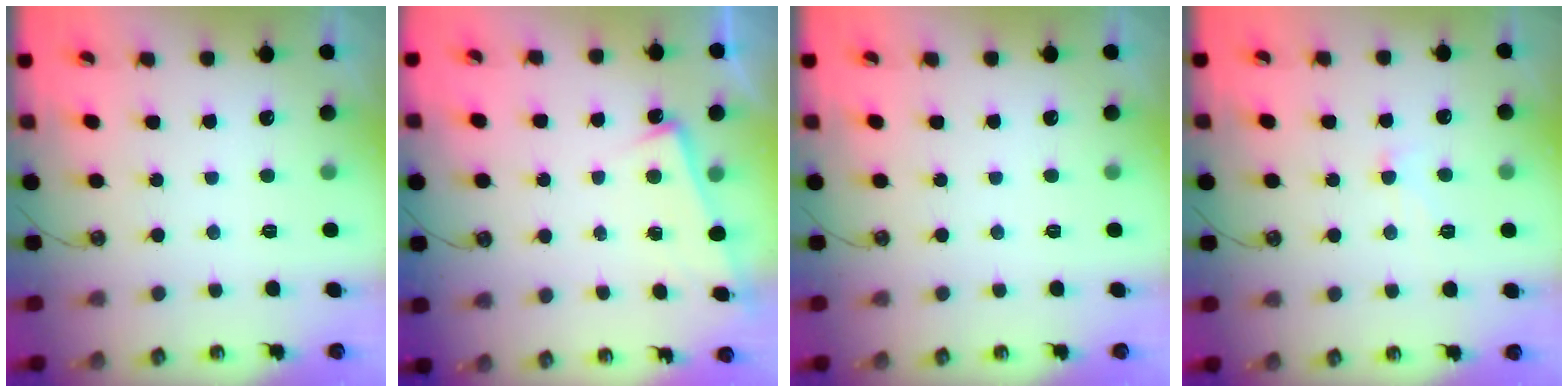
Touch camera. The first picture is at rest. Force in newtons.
{"total": 6.8, "press": 6.8, "slide": 0.5}
{"total": 0.0}
{"total": 1.8, "press": 1.7, "slide": 0.6}